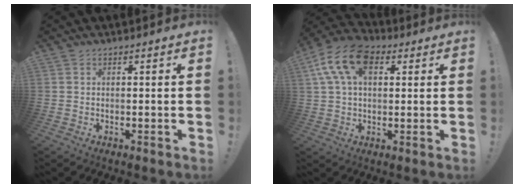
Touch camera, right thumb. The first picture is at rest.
{"total": 14.9, "force": [5.3, 9.1, 10.6], "torque": [-0.204, 0.001, 0.101]}